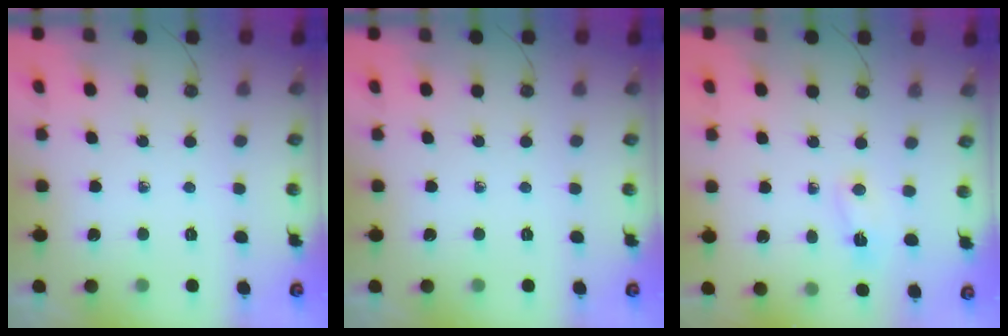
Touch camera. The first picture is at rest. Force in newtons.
{"total": 0.0}
{"total": 2.9, "press": 2.8, "slide": 0.7}